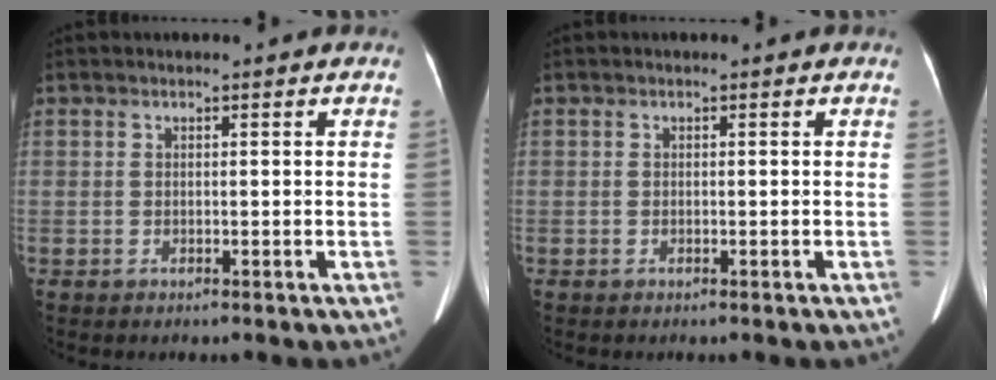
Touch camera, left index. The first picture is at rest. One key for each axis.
{"total": 0.0}